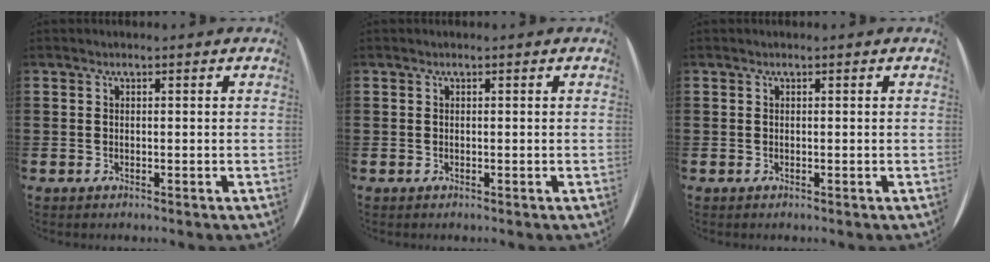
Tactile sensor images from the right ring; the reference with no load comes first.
{"total": 0.0}
{"total": 0.0}